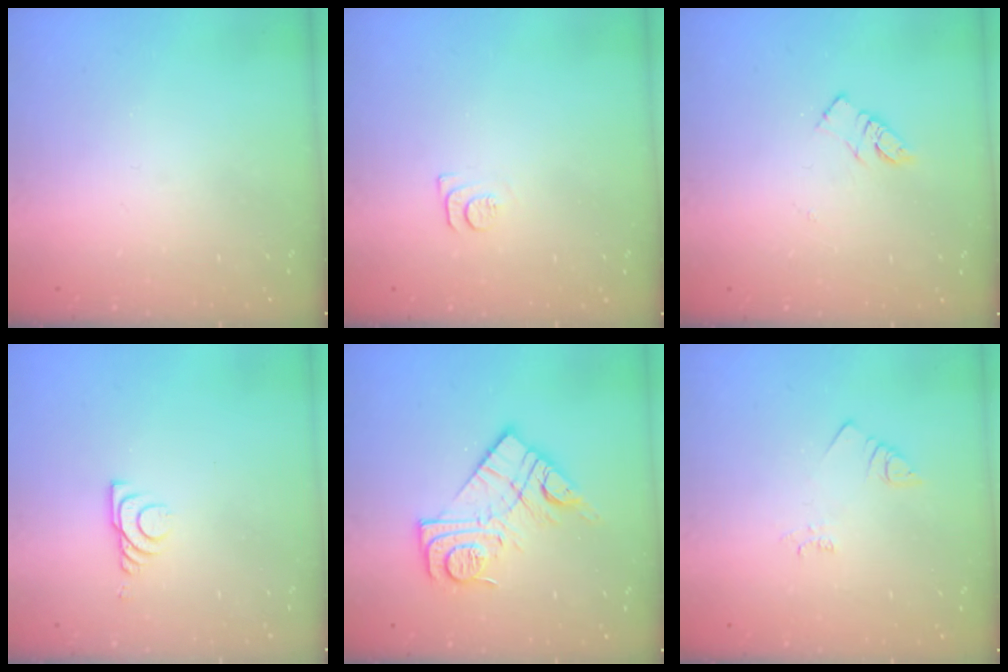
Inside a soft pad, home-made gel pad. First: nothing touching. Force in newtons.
{"total": 4.3, "press": 4.3, "slide": 0.7}
{"total": 5.5, "press": 5.4, "slide": 0.5}
{"total": 6.9, "press": 6.9, "slide": 0.8}
{"total": 14.6, "press": 14.5, "slide": 0.8}
{"total": 2.5, "press": 2.5, "slide": 0.5}